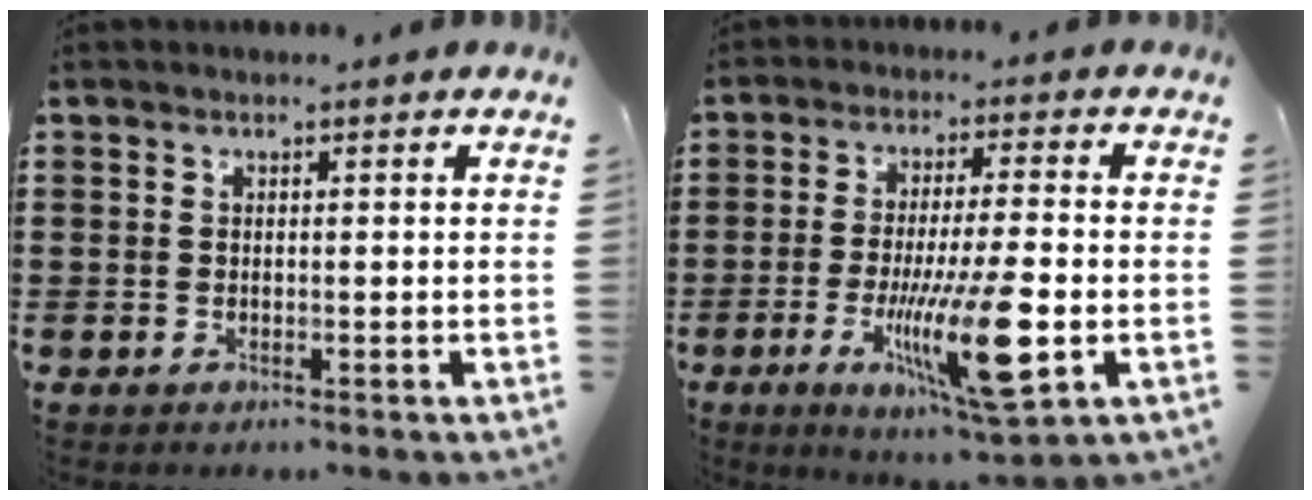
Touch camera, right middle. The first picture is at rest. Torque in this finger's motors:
{"motor_torque": [2.14, 0.00, 1.05, 0.21]}